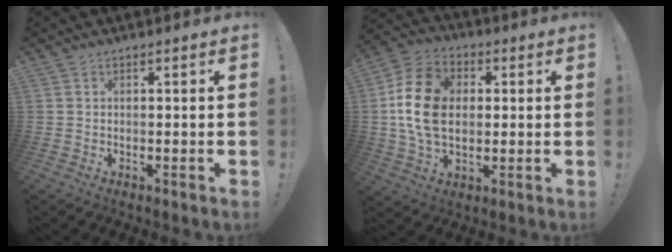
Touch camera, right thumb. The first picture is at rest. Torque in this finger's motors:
{"motor_torque": [0.98, 1.89, 1.09, -0.71, 0.16]}